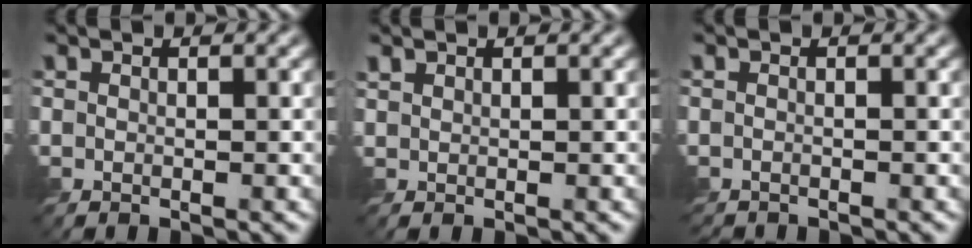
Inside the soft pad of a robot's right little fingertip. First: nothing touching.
{"total": 0.6, "force": [0.6, 0.2, 0.1], "torque": [-0.003, 0.000, 0.016]}
{"total": 1.2, "force": [-1.2, 0.1, -0.1], "torque": [0.004, -0.008, -0.022]}